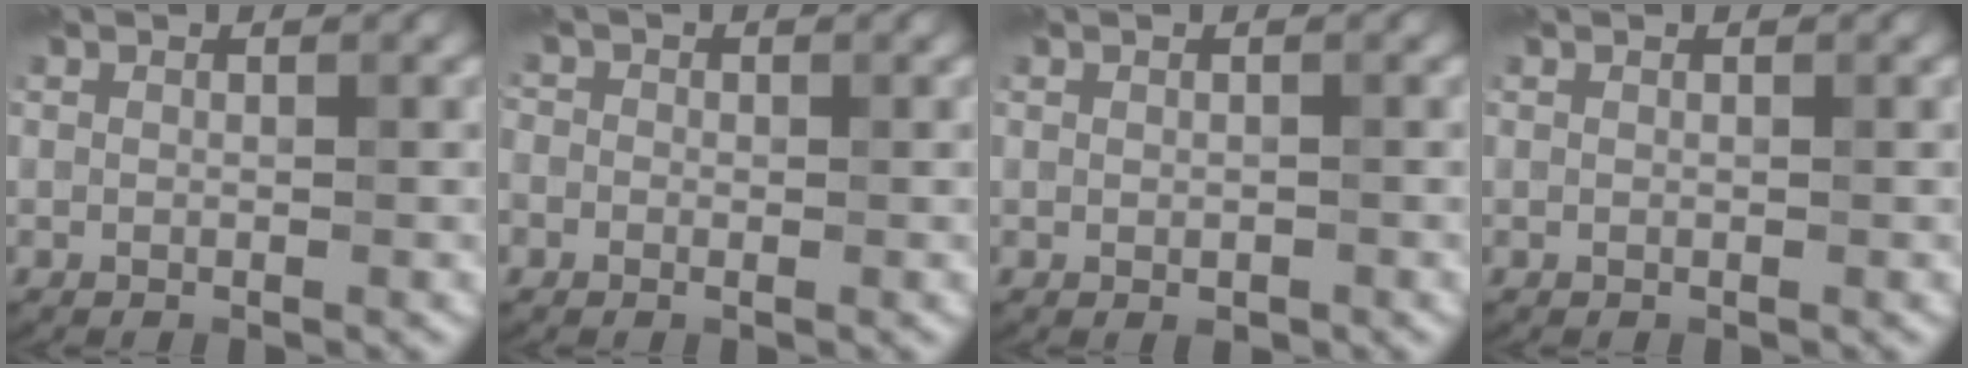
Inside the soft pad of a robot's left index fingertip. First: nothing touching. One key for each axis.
{"total": 1.4, "fx": -0.2, "fy": 1.3, "fz": 0.6, "tx": 0.001, "ty": -0.001, "tz": -0.015}
{"total": 0.8, "fx": -0.3, "fy": 0.4, "fz": 0.6, "tx": -0.007, "ty": -0.002, "tz": -0.002}
{"total": 0.0}